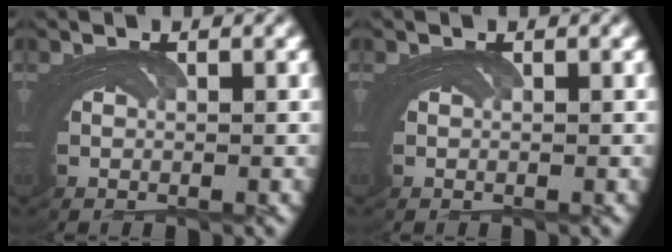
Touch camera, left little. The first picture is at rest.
{"total": 0.0}